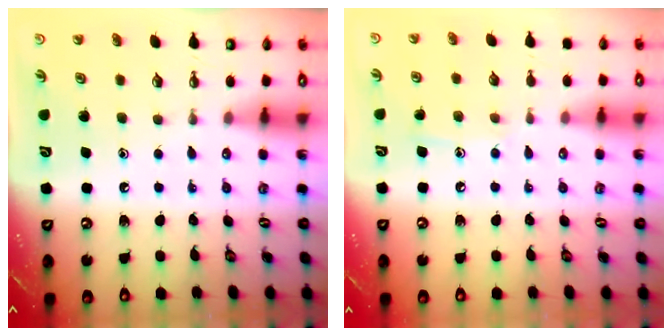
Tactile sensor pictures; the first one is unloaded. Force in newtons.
{"total": 6.7, "press": 6.7, "slide": 0.5}